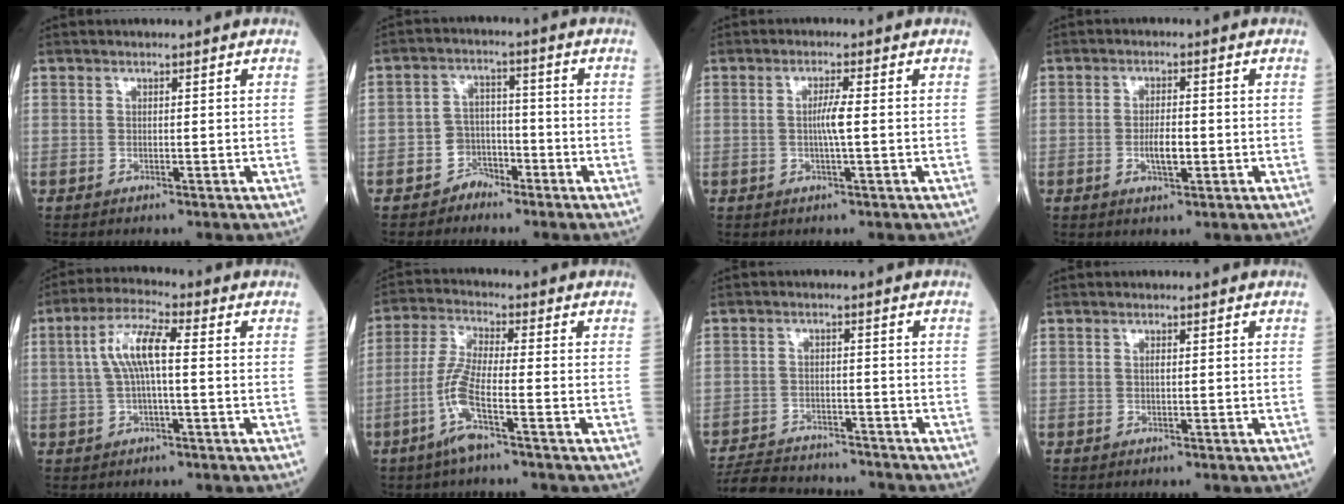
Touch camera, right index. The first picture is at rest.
{"total": 4.1, "force": [-2.7, 3.1, 0.4], "torque": [-0.004, 0.013, -0.049]}
{"total": 2.8, "force": [-0.1, -0.2, 2.8], "torque": [-0.052, -0.002, -0.004]}
{"total": 3.7, "force": [-0.9, 1.1, 3.4], "torque": [-0.065, 0.000, -0.014]}
{"total": 7.2, "force": [0.7, 1.5, 7.0], "torque": [-0.147, 0.022, 0.010]}
{"total": 7.3, "force": [-3.4, 0.2, 6.5], "torque": [-0.143, -0.004, -0.073]}
{"total": 11.6, "force": [-10.9, 3.0, 2.8], "torque": [-0.052, 0.006, -0.161]}
{"total": 0.6, "force": [0.0, 0.1, 0.5], "torque": [-0.014, 0.000, -0.001]}